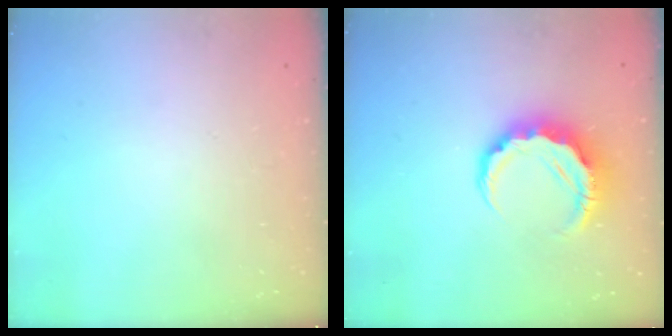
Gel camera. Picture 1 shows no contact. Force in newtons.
{"total": 8.3, "press": 8.1, "slide": 1.8}